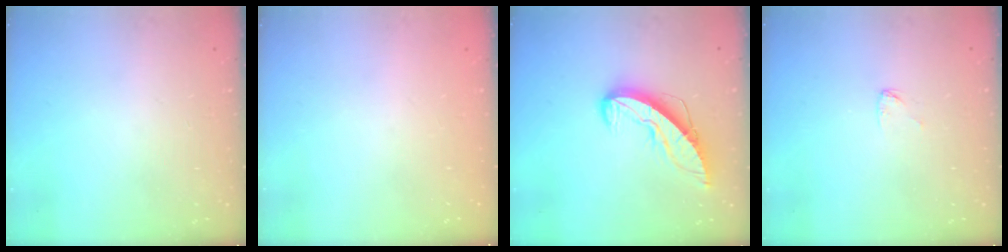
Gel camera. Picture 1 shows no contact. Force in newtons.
{"total": 0.0}
{"total": 9.3, "press": 9.3, "slide": 0.9}
{"total": 3.4, "press": 3.4, "slide": 0.2}